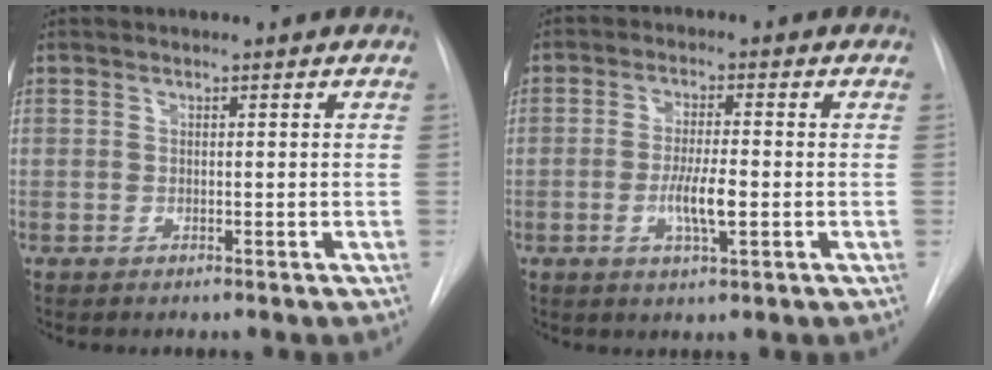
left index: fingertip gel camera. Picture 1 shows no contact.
{"total": 5.3, "force": [-1.3, 1.0, 5.1], "torque": [-0.098, -0.005, -0.022]}